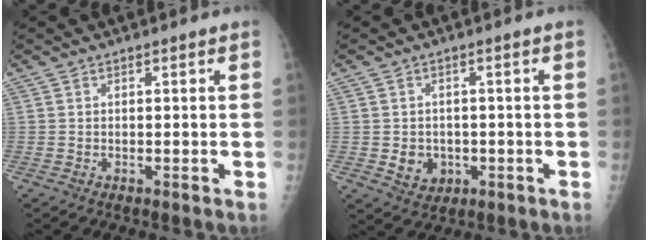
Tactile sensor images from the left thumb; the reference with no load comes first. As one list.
[{"total": 4.6, "force": [-0.8, 3.9, 2.2], "torque": [-0.018, 0.003, -0.001]}]